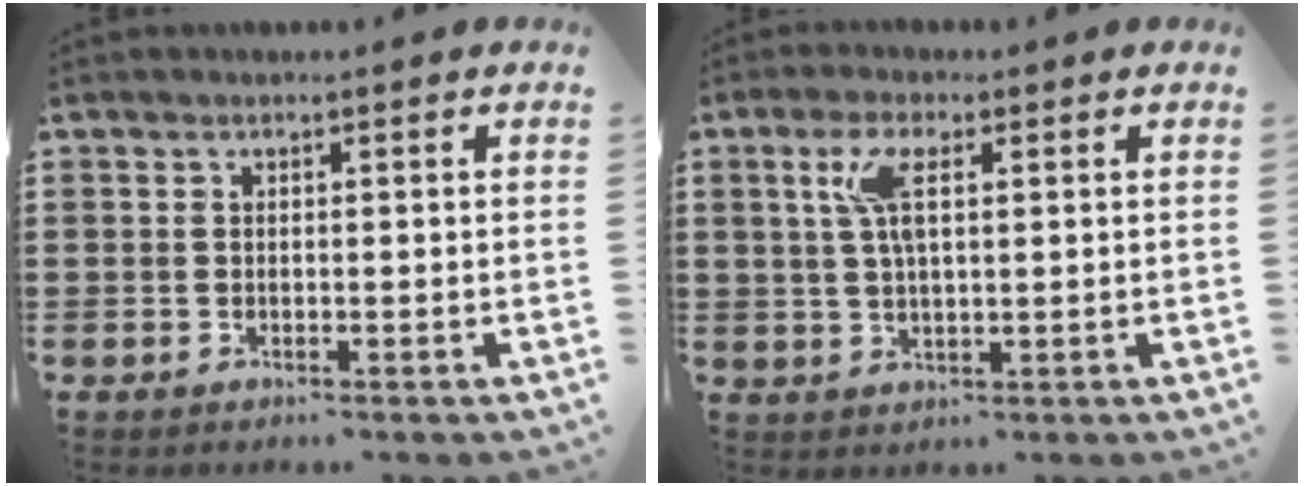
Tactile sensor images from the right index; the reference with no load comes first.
{"total": 5.6, "force": [1.8, 1.9, 4.9], "torque": [-0.106, 0.010, 0.029]}